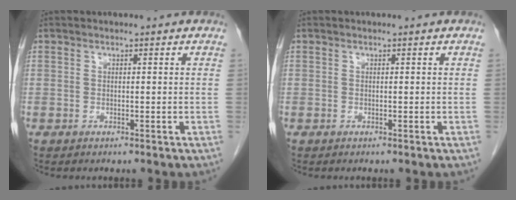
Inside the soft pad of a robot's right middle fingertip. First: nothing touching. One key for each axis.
{"total": 0.0}